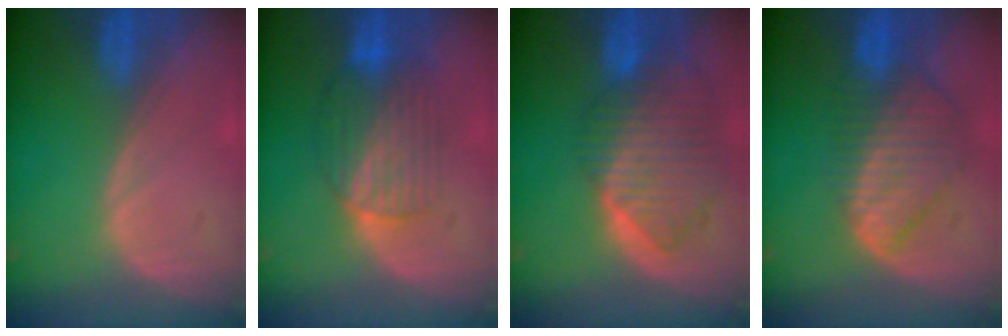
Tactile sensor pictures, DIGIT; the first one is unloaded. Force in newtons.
{"total": 7.1, "press": 7.0, "slide": 1.5}
{"total": 10.2, "press": 8.9, "slide": 5.1}
{"total": 8.8, "press": 7.7, "slide": 4.2}